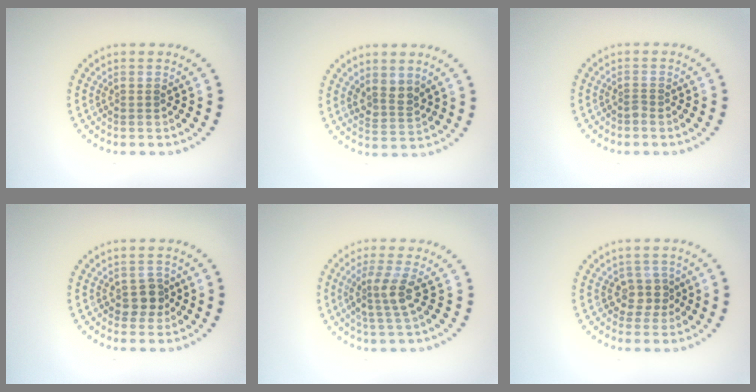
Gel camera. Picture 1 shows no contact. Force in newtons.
{"total": 2.2, "press": 1.8, "slide": 1.2}
{"total": 0.5, "press": 0.4, "slide": 0.4}
{"total": 1.9, "press": 1.6, "slide": 1.0}
{"total": 2.8, "press": 2.2, "slide": 1.7}
{"total": 2.1, "press": 1.7, "slide": 1.2}